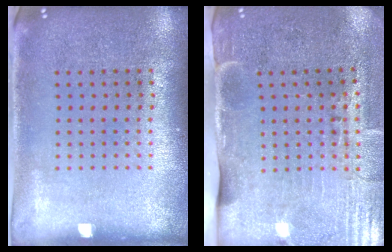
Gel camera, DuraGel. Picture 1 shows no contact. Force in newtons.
{"total": 4.5, "press": 3.7, "slide": 2.6}